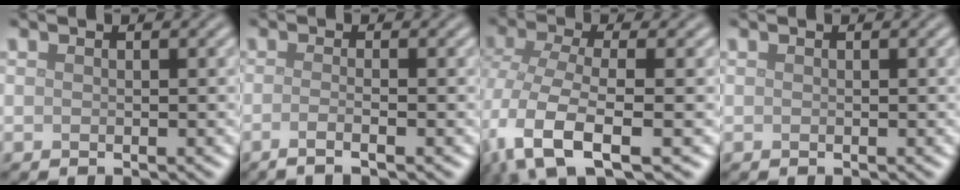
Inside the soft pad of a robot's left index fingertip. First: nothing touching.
{"total": 2.5, "force": [-0.9, 0.9, 2.2], "torque": [-0.019, -0.004, -0.029]}
{"total": 7.4, "force": [-3.0, 3.1, 6.0], "torque": [-0.128, -0.008, -0.067]}
{"total": 0.0}